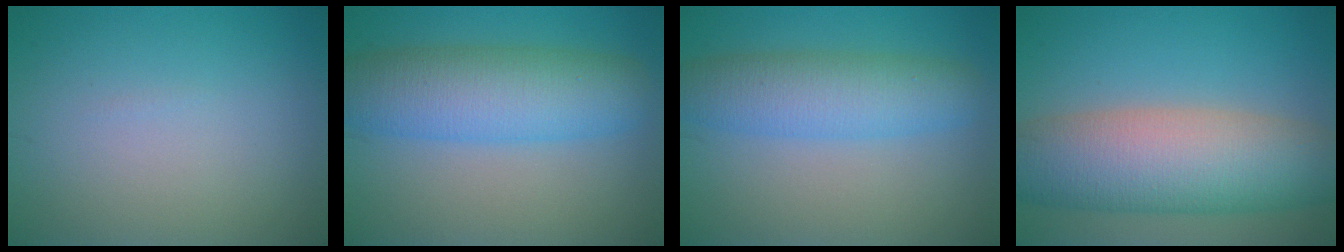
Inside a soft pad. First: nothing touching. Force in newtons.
{"total": 7.9, "press": 7.9, "slide": 0.1}
{"total": 5.7, "press": 5.7, "slide": 0.1}
{"total": 10.7, "press": 10.7, "slide": 0.6}